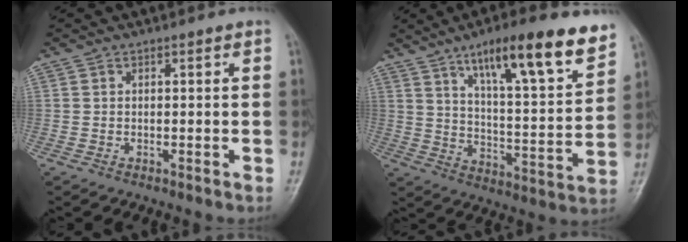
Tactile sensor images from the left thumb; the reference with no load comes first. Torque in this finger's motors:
{"motor_torque": [0.83, 0.75, 1.45, -1.32, 0.40]}